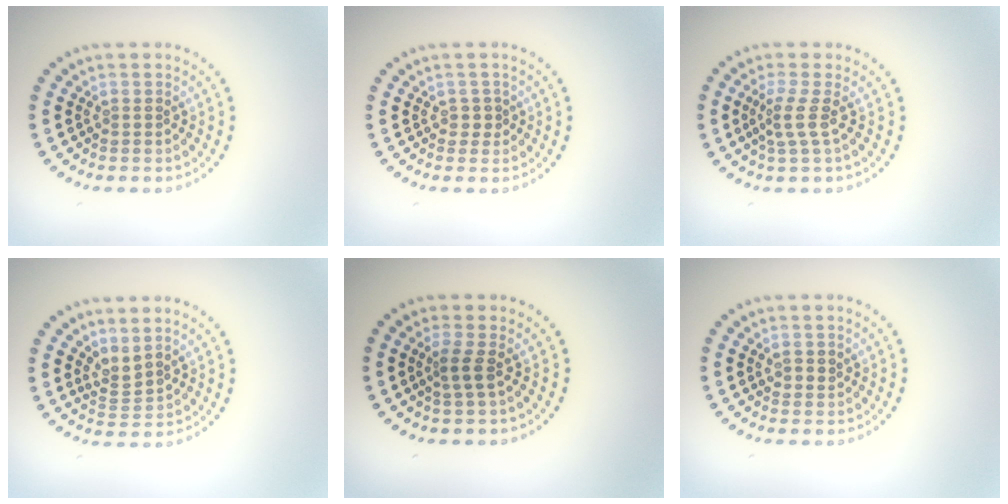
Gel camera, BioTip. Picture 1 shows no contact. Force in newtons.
{"total": 1.1, "press": 0.9, "slide": 0.5}
{"total": 2.1, "press": 1.5, "slide": 1.5}
{"total": 2.2, "press": 1.5, "slide": 1.6}
{"total": 1.6, "press": 1.2, "slide": 1.0}
{"total": 1.3, "press": 1.1, "slide": 0.7}